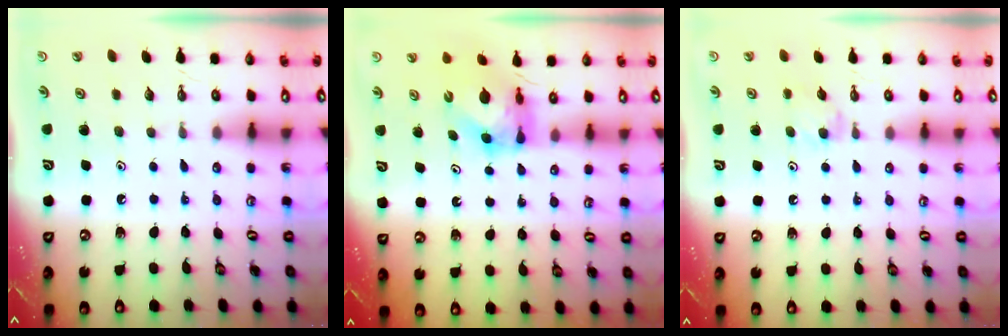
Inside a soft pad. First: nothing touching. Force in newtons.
{"total": 5.6, "press": 5.6, "slide": 0.2}
{"total": 6.1, "press": 6.0, "slide": 0.6}